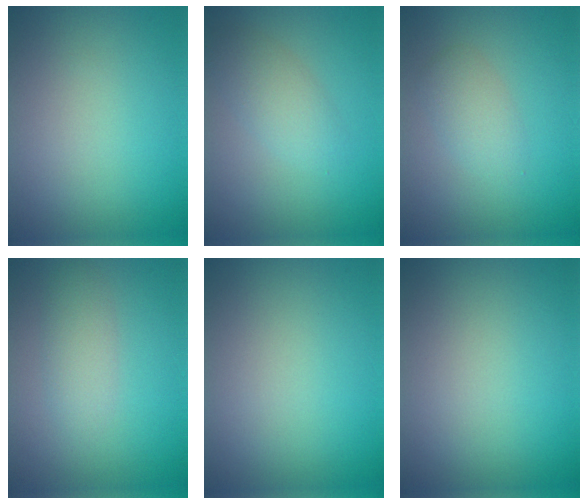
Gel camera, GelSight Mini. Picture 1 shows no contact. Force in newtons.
{"total": 2.5, "press": 2.5, "slide": 0.0}
{"total": 2.0, "press": 2.0, "slide": 0.0}
{"total": 2.0, "press": 2.0, "slide": 0.0}
{"total": 0.0}
{"total": 0.0}